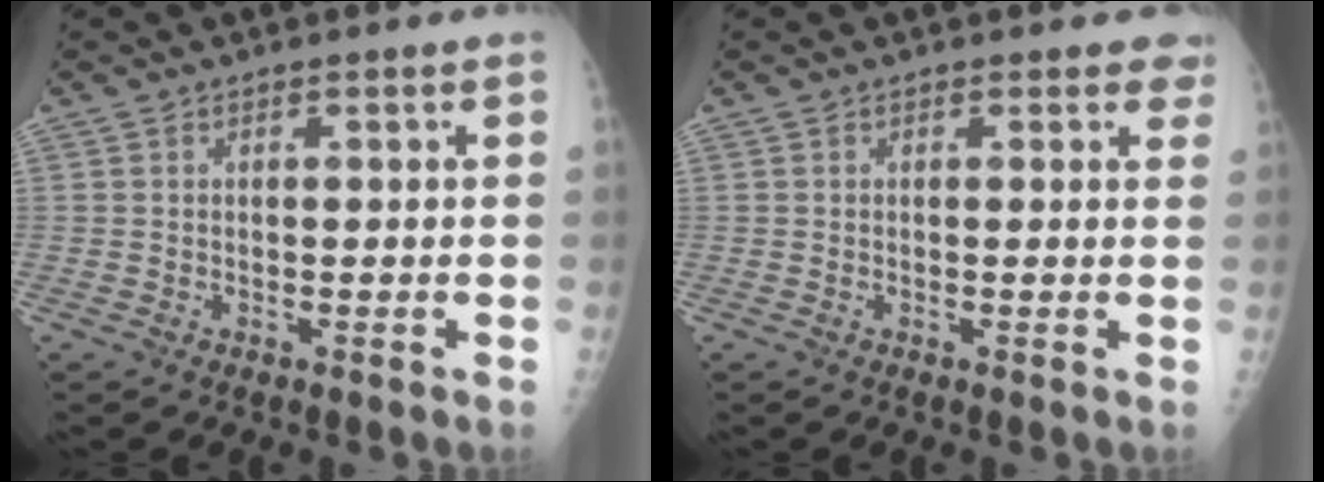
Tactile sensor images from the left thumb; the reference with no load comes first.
{"total": 2.2, "force": [1.7, 1.2, 0.6], "torque": [0.021, -0.006, 0.004]}